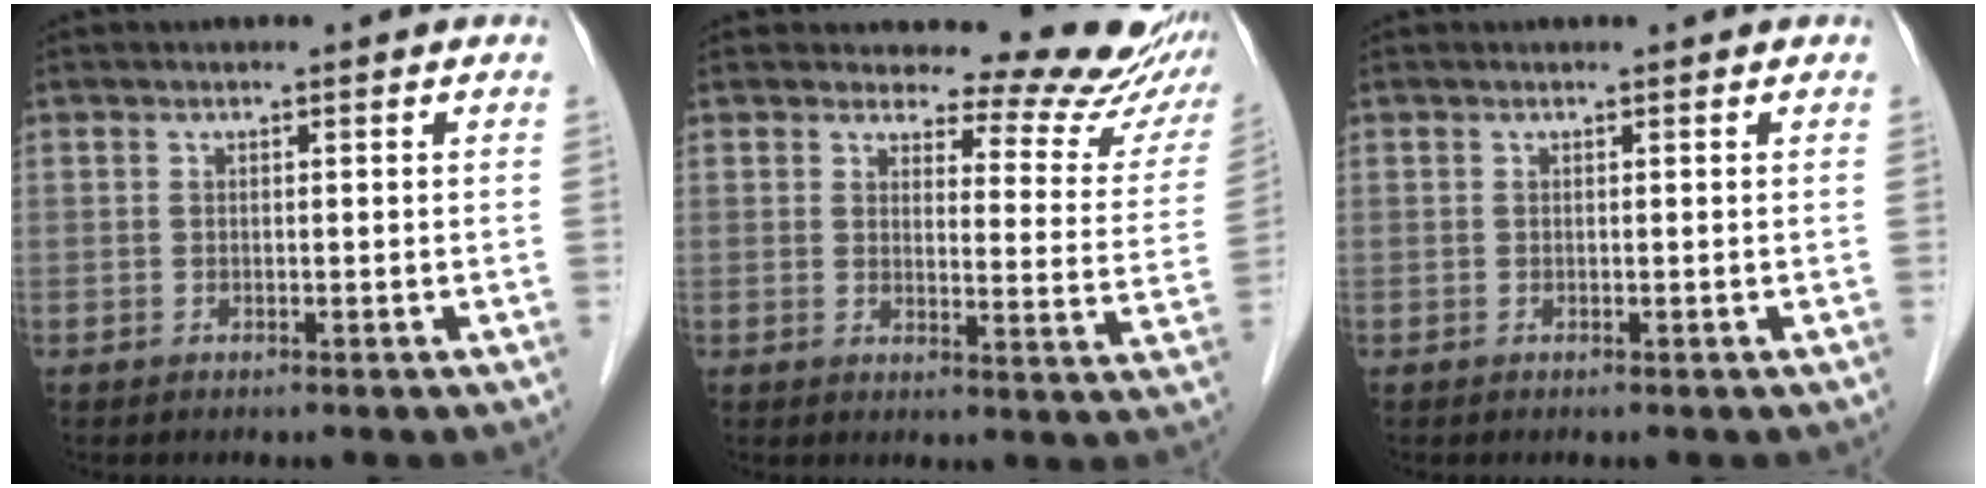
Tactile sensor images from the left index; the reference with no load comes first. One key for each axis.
{"total": 14.0, "fx": 13.3, "fy": 2.8, "fz": 3.4, "tx": -0.019, "ty": -0.075, "tz": 0.130}
{"total": 0.7, "fx": 0.7, "fy": 0.1, "fz": 0.1, "tx": -0.007, "ty": 0.010, "tz": 0.009}